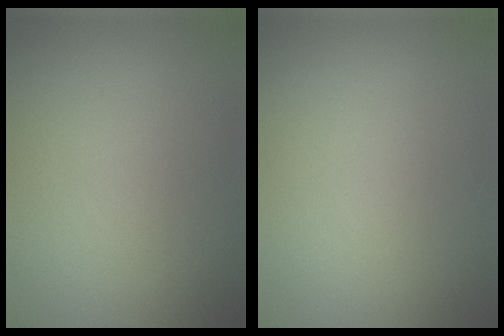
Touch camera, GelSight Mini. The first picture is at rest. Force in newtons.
{"total": 0.0}